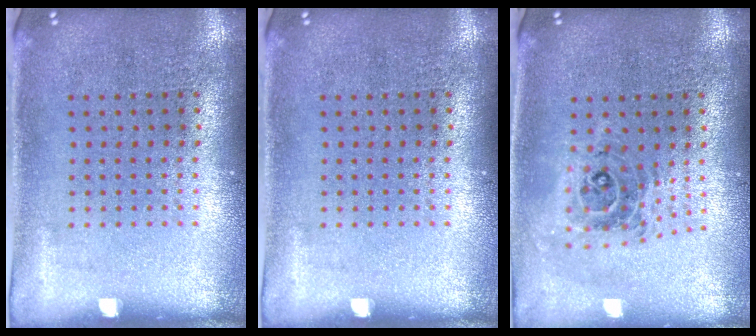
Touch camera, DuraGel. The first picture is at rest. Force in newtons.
{"total": 0.0}
{"total": 0.9, "press": 0.8, "slide": 0.2}